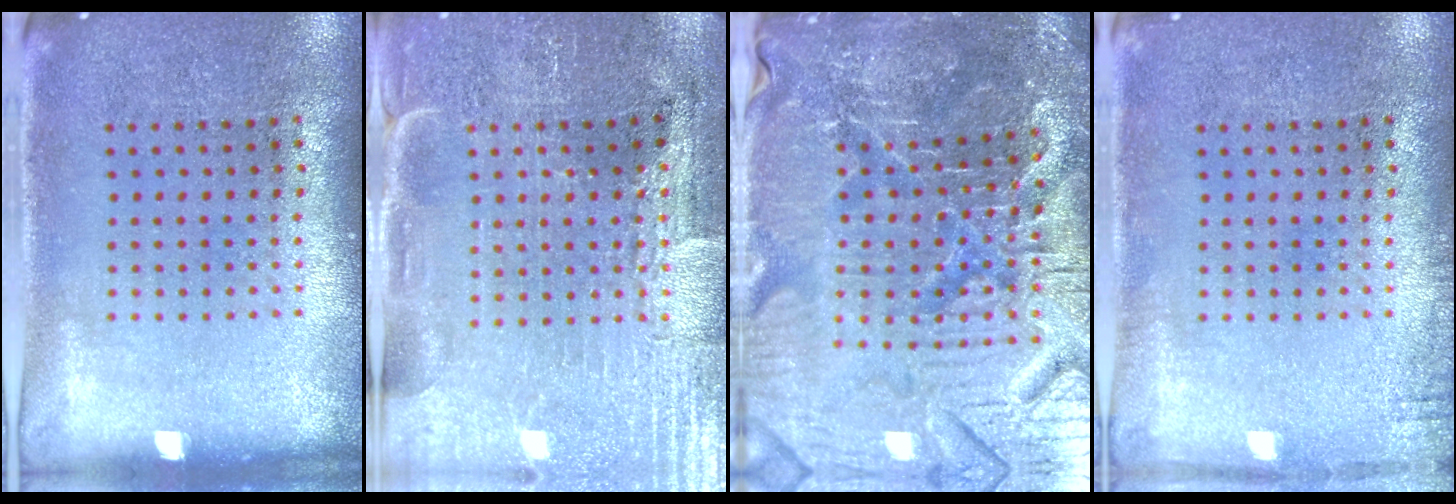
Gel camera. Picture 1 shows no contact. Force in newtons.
{"total": 4.0, "press": 3.8, "slide": 1.4}
{"total": 5.6, "press": 5.3, "slide": 1.7}
{"total": 1.3, "press": 1.3, "slide": 0.1}